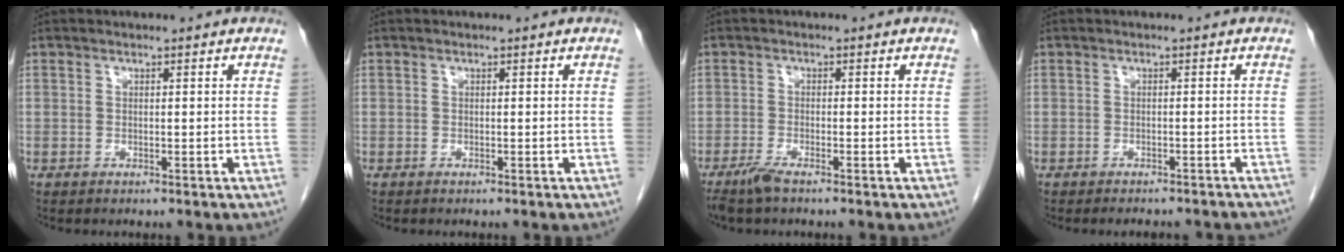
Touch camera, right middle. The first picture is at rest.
{"total": 0.0}
{"total": 2.6, "force": [-2.0, 0.2, 1.6], "torque": [-0.040, -0.007, -0.041]}
{"total": 7.5, "force": [-6.9, 1.9, 2.2], "torque": [-0.022, -0.004, -0.073]}